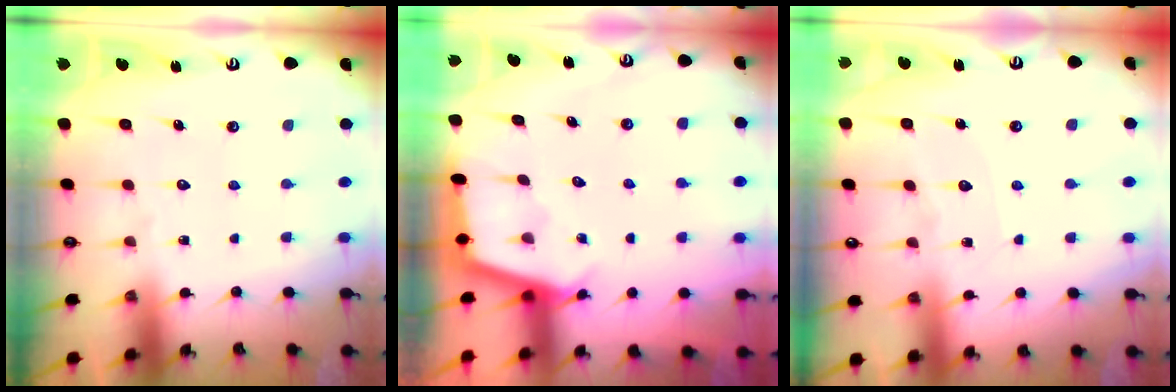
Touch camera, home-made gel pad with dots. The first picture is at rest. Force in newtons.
{"total": 2.9, "press": 2.9, "slide": 0.3}
{"total": 5.5, "press": 5.5, "slide": 0.6}